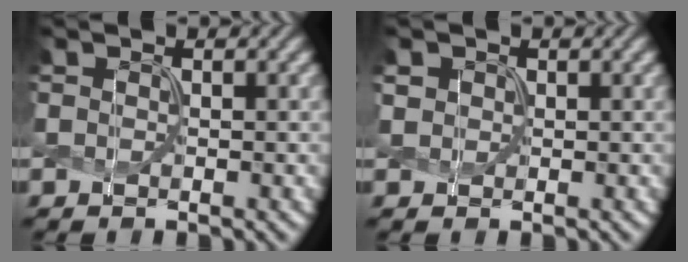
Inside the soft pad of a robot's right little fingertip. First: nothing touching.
{"total": 1.0, "force": [0.4, 0.9, 0.2], "torque": [-0.006, 0.001, 0.009]}